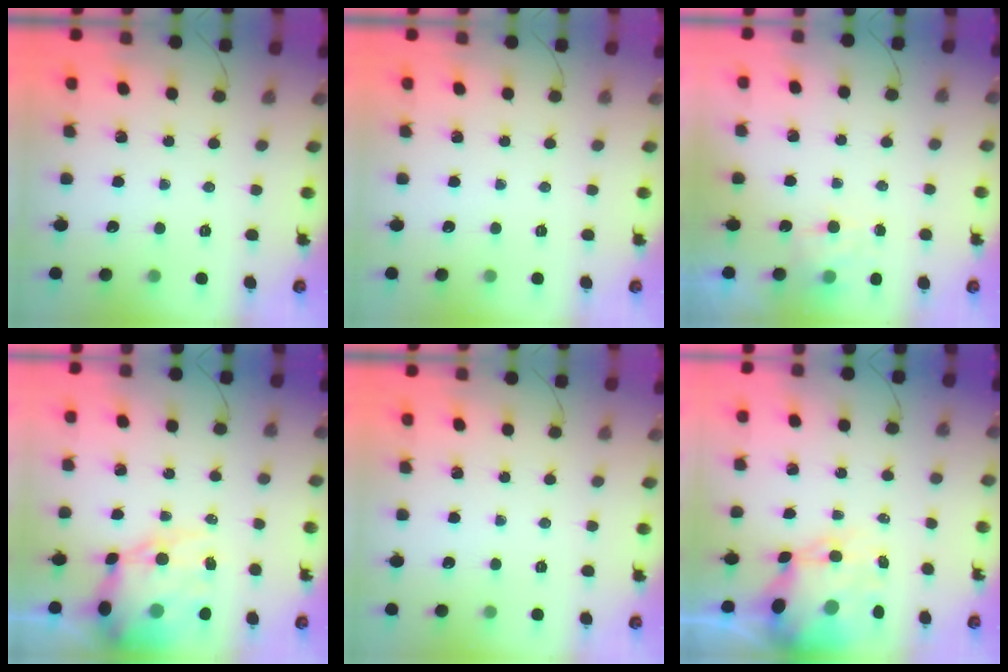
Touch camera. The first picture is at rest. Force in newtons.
{"total": 0.0}
{"total": 5.3, "press": 5.2, "slide": 1.1}
{"total": 15.4, "press": 14.9, "slide": 3.9}
{"total": 0.0}
{"total": 10.5, "press": 9.9, "slide": 3.3}